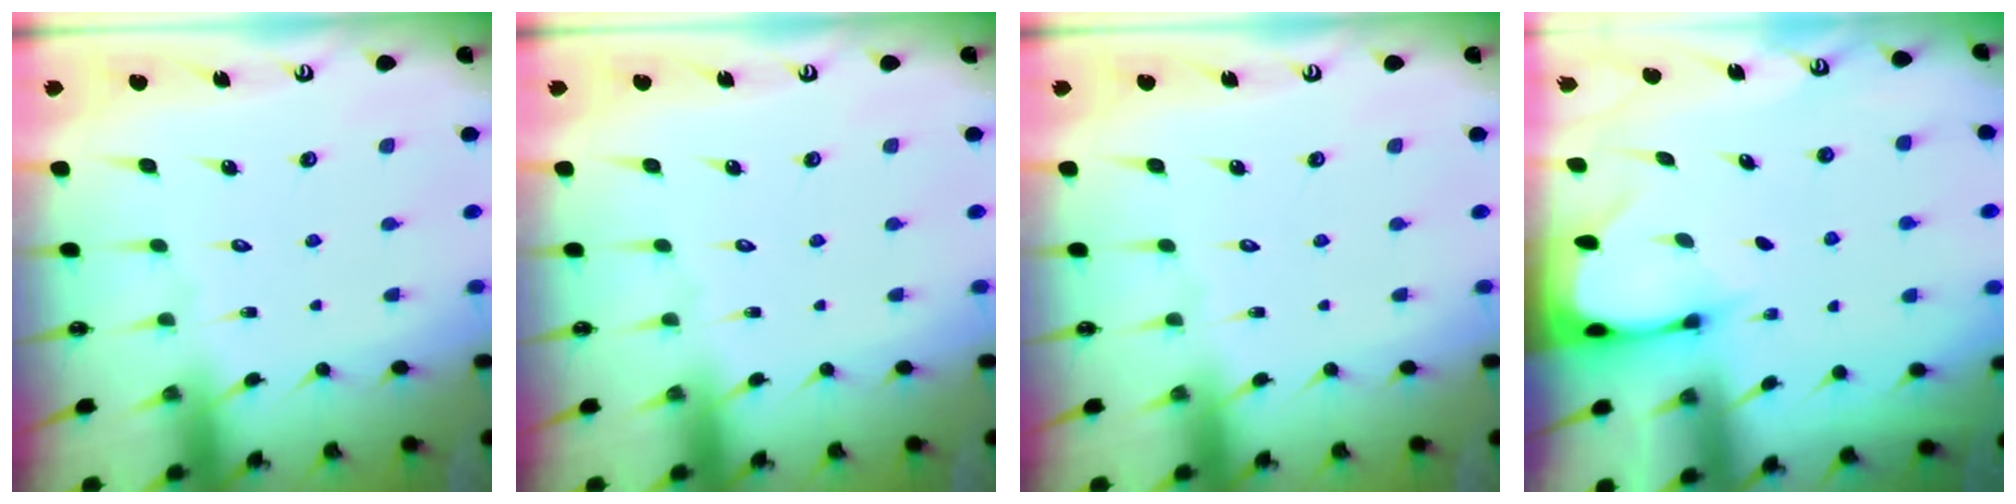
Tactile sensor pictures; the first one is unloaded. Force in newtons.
{"total": 0.0}
{"total": 0.0}
{"total": 2.7, "press": 2.6, "slide": 0.4}